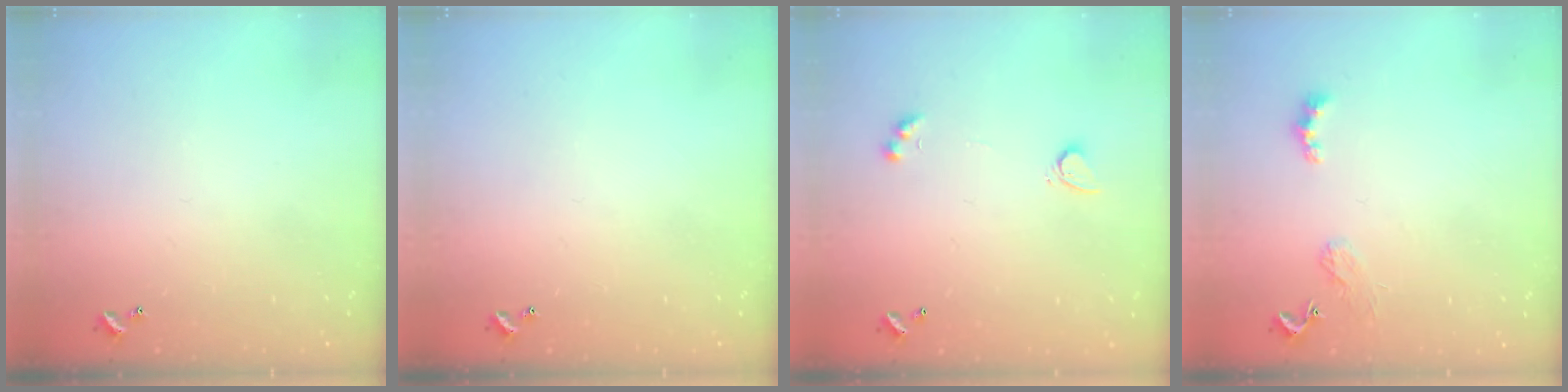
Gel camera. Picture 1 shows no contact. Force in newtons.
{"total": 0.0}
{"total": 2.9, "press": 2.6, "slide": 1.3}
{"total": 2.4, "press": 2.3, "slide": 0.5}